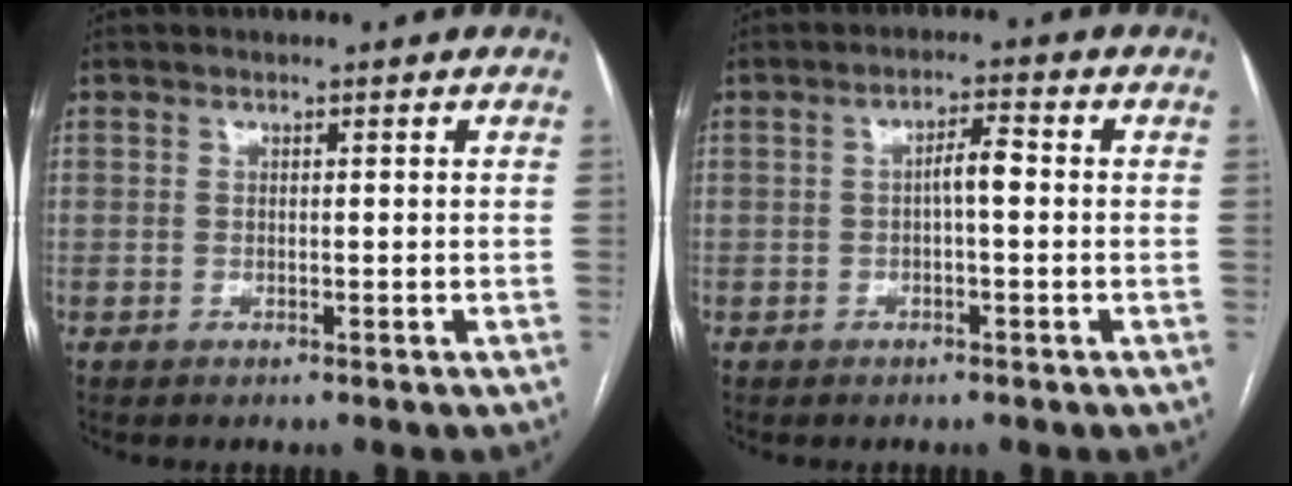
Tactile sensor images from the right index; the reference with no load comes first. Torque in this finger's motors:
{"motor_torque": [0.59, -0.09, 0.20, 0.07]}